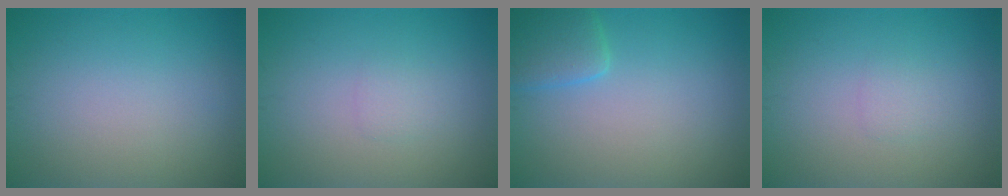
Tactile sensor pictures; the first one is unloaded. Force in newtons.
{"total": 0.9, "press": 0.9, "slide": 0.1}
{"total": 2.6, "press": 2.6, "slide": 0.2}
{"total": 0.9, "press": 0.9, "slide": 0.1}